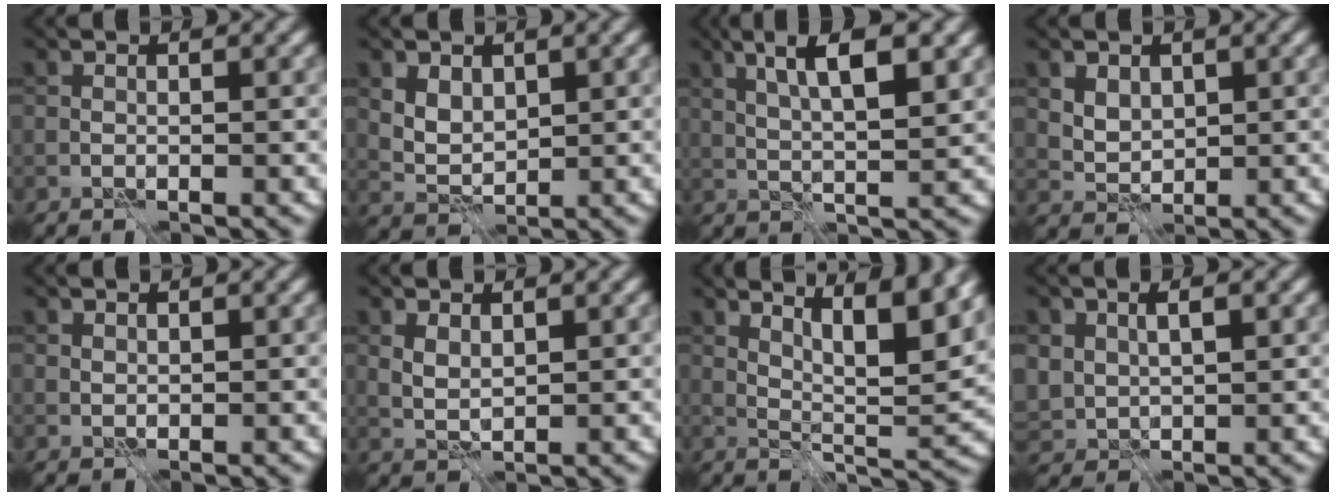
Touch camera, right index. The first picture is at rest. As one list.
[{"total": 2.9, "force": [1.1, 2.1, 1.8], "torque": [-0.037, -0.006, 0.024]}, {"total": 6.8, "force": [2.7, 1.7, 5.9], "torque": [-0.102, 0.004, 0.048]}, {"total": 3.0, "force": [1.2, 2.2, 1.6], "torque": [-0.033, -0.004, 0.029]}, {"total": 0.6, "force": [0.4, 0.4, 0.2], "torque": [-0.007, -0.001, 0.009]}, {"total": 2.0, "force": [0.8, 1.1, 1.4], "torque": [-0.035, -0.003, 0.019]}, {"total": 7.6, "force": [4.5, 1.5, 6.0], "torque": [-0.089, -0.002, 0.075]}, {"total": 3.7, "force": [1.2, 2.5, 2.5], "torque": [-0.053, -0.002, 0.025]}]